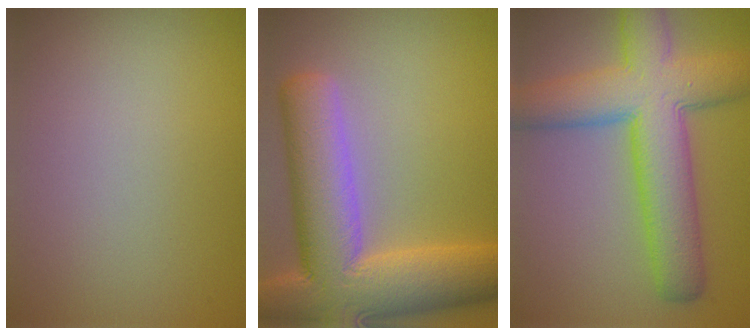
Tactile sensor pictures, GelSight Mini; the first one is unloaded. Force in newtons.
{"total": 12.6, "press": 12.6, "slide": 1.1}
{"total": 9.7, "press": 9.7, "slide": 0.2}